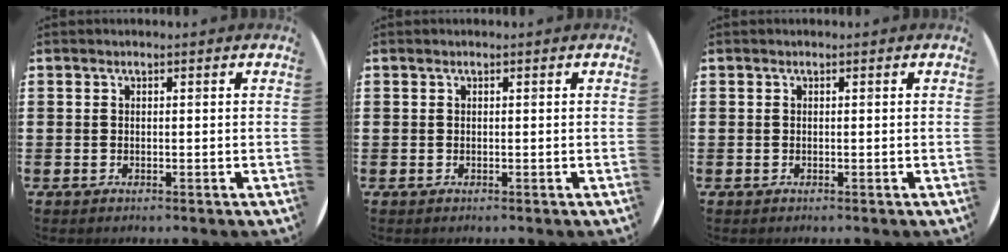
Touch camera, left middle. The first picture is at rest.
{"total": 0.0}
{"total": 0.0}